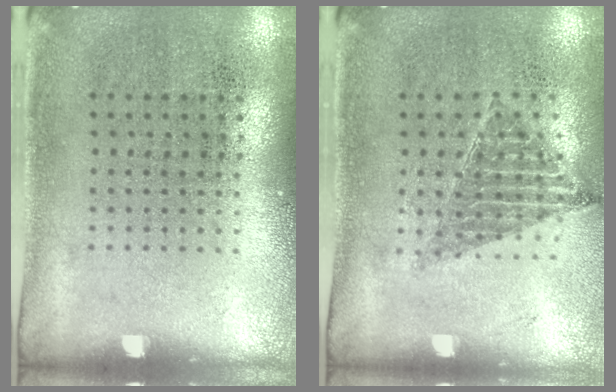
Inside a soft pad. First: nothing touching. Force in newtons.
{"total": 0.9, "press": 0.9, "slide": 0.0}